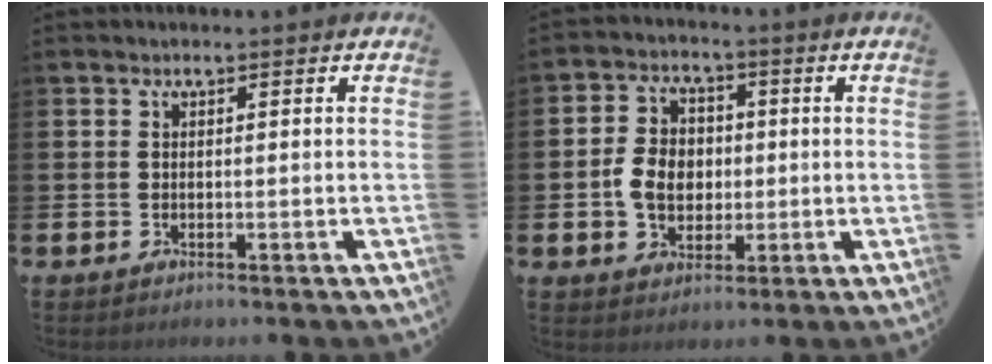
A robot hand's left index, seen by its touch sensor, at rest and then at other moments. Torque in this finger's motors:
{"motor_torque": [0.48, 0.28, 0.41, 0.18]}